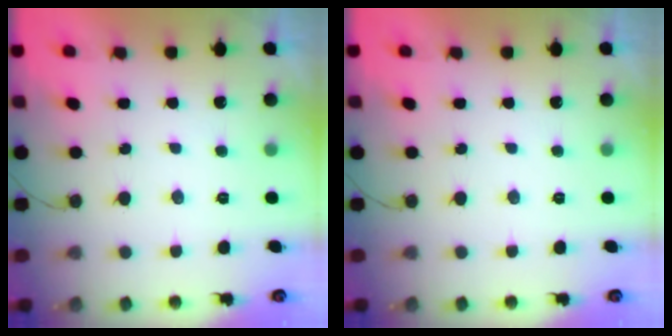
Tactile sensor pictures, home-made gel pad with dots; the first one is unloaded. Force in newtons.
{"total": 0.0}